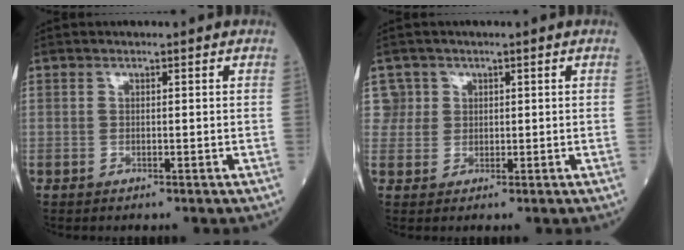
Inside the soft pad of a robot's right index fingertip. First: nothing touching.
{"total": 2.6, "force": [0.7, 2.4, -0.6], "torque": [0.027, 0.010, 0.008]}